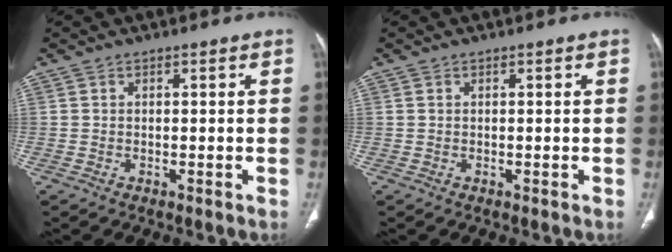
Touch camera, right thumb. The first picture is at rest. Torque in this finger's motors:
{"motor_torque": [0.00, 0.24, 0.04, 0.12, 0.04]}